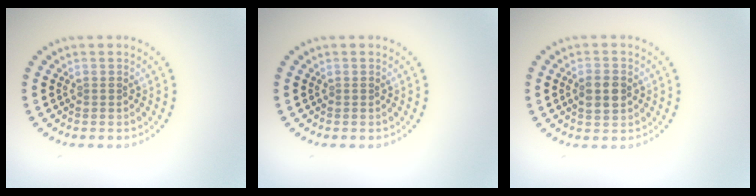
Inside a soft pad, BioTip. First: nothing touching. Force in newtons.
{"total": 0.0}
{"total": 2.4, "press": 2.4, "slide": 0.1}